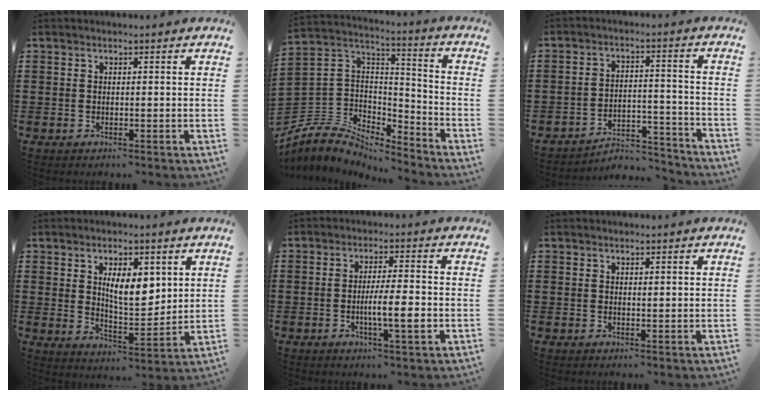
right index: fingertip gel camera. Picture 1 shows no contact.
{"total": 6.0, "force": [-4.7, 3.6, 1.1], "torque": [-0.058, -0.007, -0.099]}
{"total": 5.0, "force": [-4.7, 1.0, 1.4], "torque": [-0.026, 0.007, -0.096]}
{"total": 7.6, "force": [2.7, 3.3, 6.3], "torque": [-0.107, -0.002, 0.041]}
{"total": 6.0, "force": [-1.5, 0.7, 5.7], "torque": [-0.103, -0.005, -0.029]}
{"total": 0.6, "force": [0.4, 0.1, 0.5], "torque": [-0.010, 0.002, 0.007]}